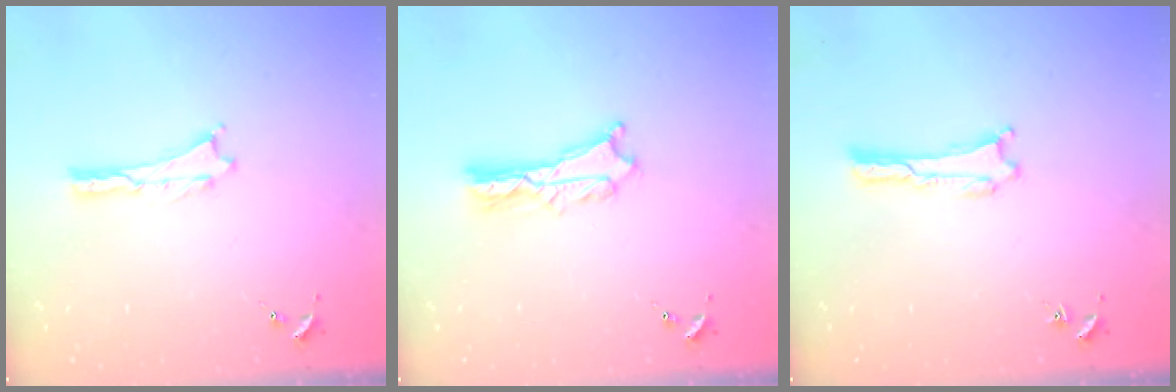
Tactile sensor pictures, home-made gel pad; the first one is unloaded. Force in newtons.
{"total": 2.7, "press": 2.6, "slide": 0.3}
{"total": 0.0}